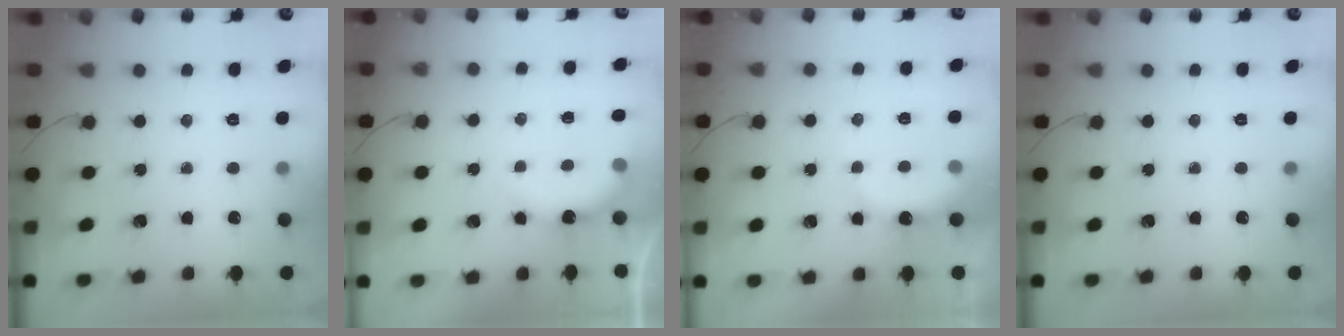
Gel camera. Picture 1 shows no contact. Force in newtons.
{"total": 6.0, "press": 6.0, "slide": 0.5}
{"total": 4.7, "press": 4.6, "slide": 1.1}
{"total": 0.0}